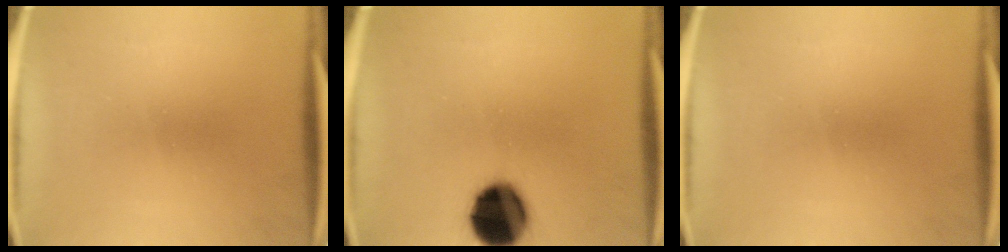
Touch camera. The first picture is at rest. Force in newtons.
{"total": 16.1}
{"total": 0.0}